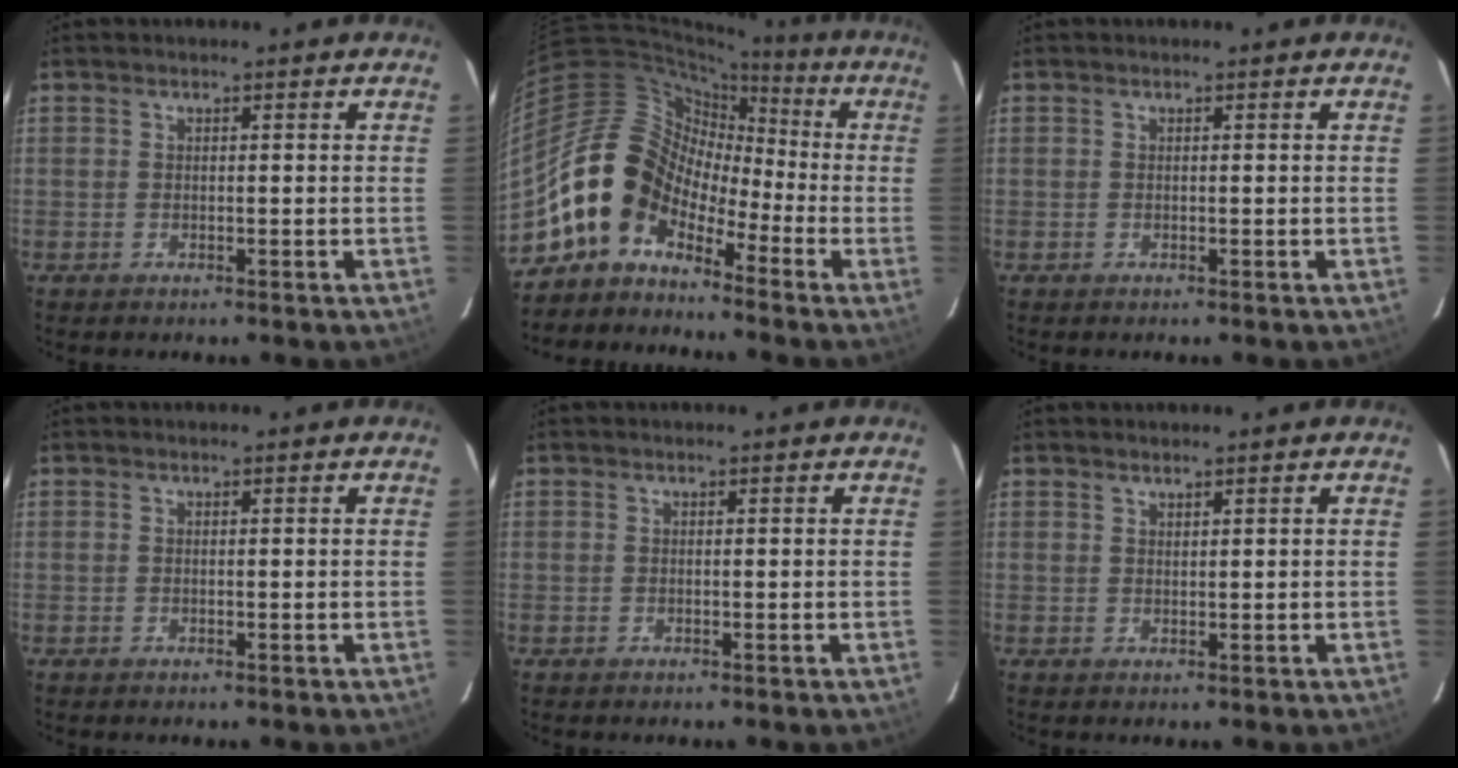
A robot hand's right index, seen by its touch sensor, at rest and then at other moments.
{"total": 11.2, "force": [-7.0, 7.6, 4.3], "torque": [-0.079, 0.034, -0.147]}
{"total": 0.0}
{"total": 0.0}
{"total": 0.0}
{"total": 0.8, "force": [0.8, 0.1, 0.2], "torque": [-0.004, 0.000, 0.015]}